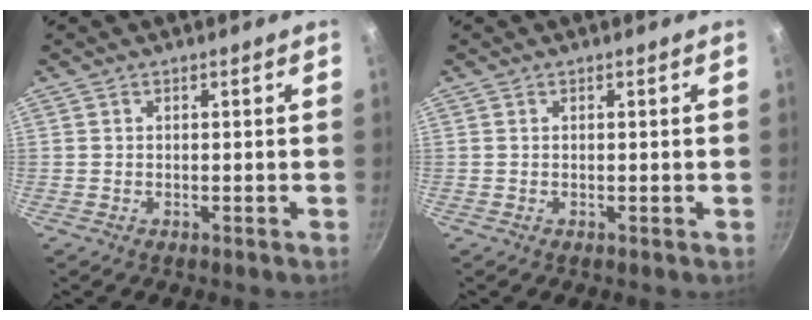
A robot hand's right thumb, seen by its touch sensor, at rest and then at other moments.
{"total": 0.0}